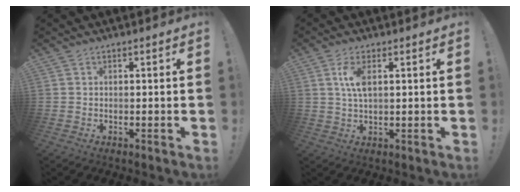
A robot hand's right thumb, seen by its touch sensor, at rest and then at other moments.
{"total": 5.9, "force": [1.7, 2.3, 5.2], "torque": [-0.095, -0.003, 0.024]}